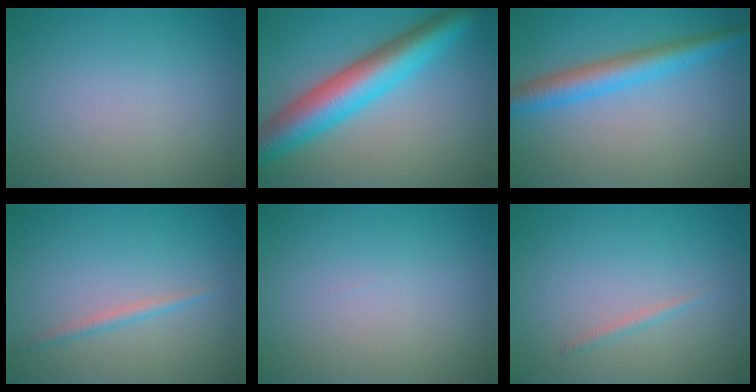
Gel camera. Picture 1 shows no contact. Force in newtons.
{"total": 7.7, "press": 7.7, "slide": 0.2}
{"total": 4.1, "press": 4.1, "slide": 0.1}
{"total": 1.1, "press": 1.1, "slide": 0.1}
{"total": 0.0}
{"total": 0.7, "press": 0.7, "slide": 0.1}